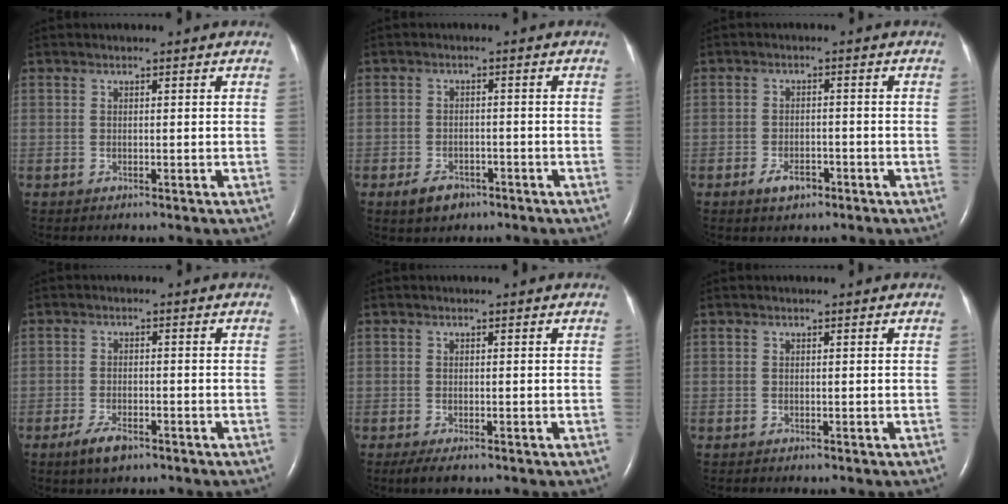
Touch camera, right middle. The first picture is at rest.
{"total": 3.9, "force": [-2.5, 2.4, 1.9], "torque": [-0.038, 0.001, -0.033]}
{"total": 3.4, "force": [-2.1, 1.7, 2.1], "torque": [-0.039, 0.002, -0.031]}
{"total": 3.9, "force": [-2.6, 1.4, 2.5], "torque": [-0.058, -0.004, -0.043]}
{"total": 2.6, "force": [-1.8, 0.7, 1.8], "torque": [-0.036, -0.007, -0.028]}
{"total": 0.0}